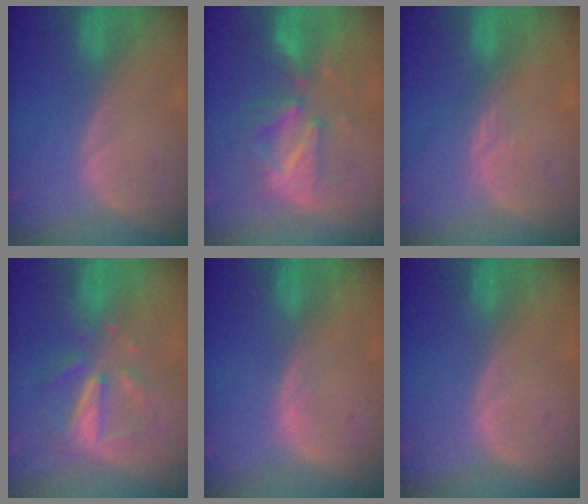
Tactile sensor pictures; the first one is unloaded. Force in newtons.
{"total": 9.8, "press": 8.6, "slide": 4.7}
{"total": 2.0, "press": 1.5, "slide": 1.3}
{"total": 8.1, "press": 7.3, "slide": 3.4}
{"total": 0.8, "press": 0.7, "slide": 0.2}
{"total": 0.0}